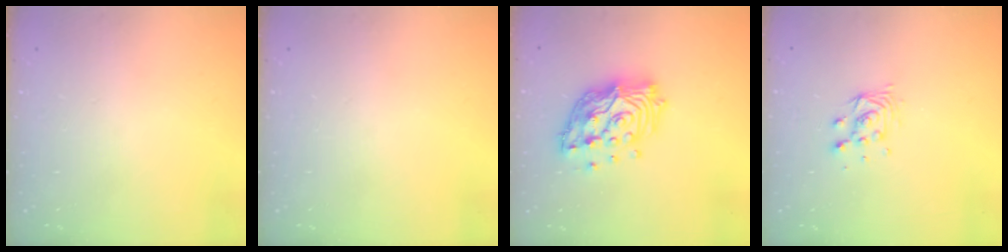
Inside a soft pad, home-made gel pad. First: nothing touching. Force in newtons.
{"total": 0.0}
{"total": 17.4, "press": 17.1, "slide": 3.2}
{"total": 6.4, "press": 6.4, "slide": 0.3}